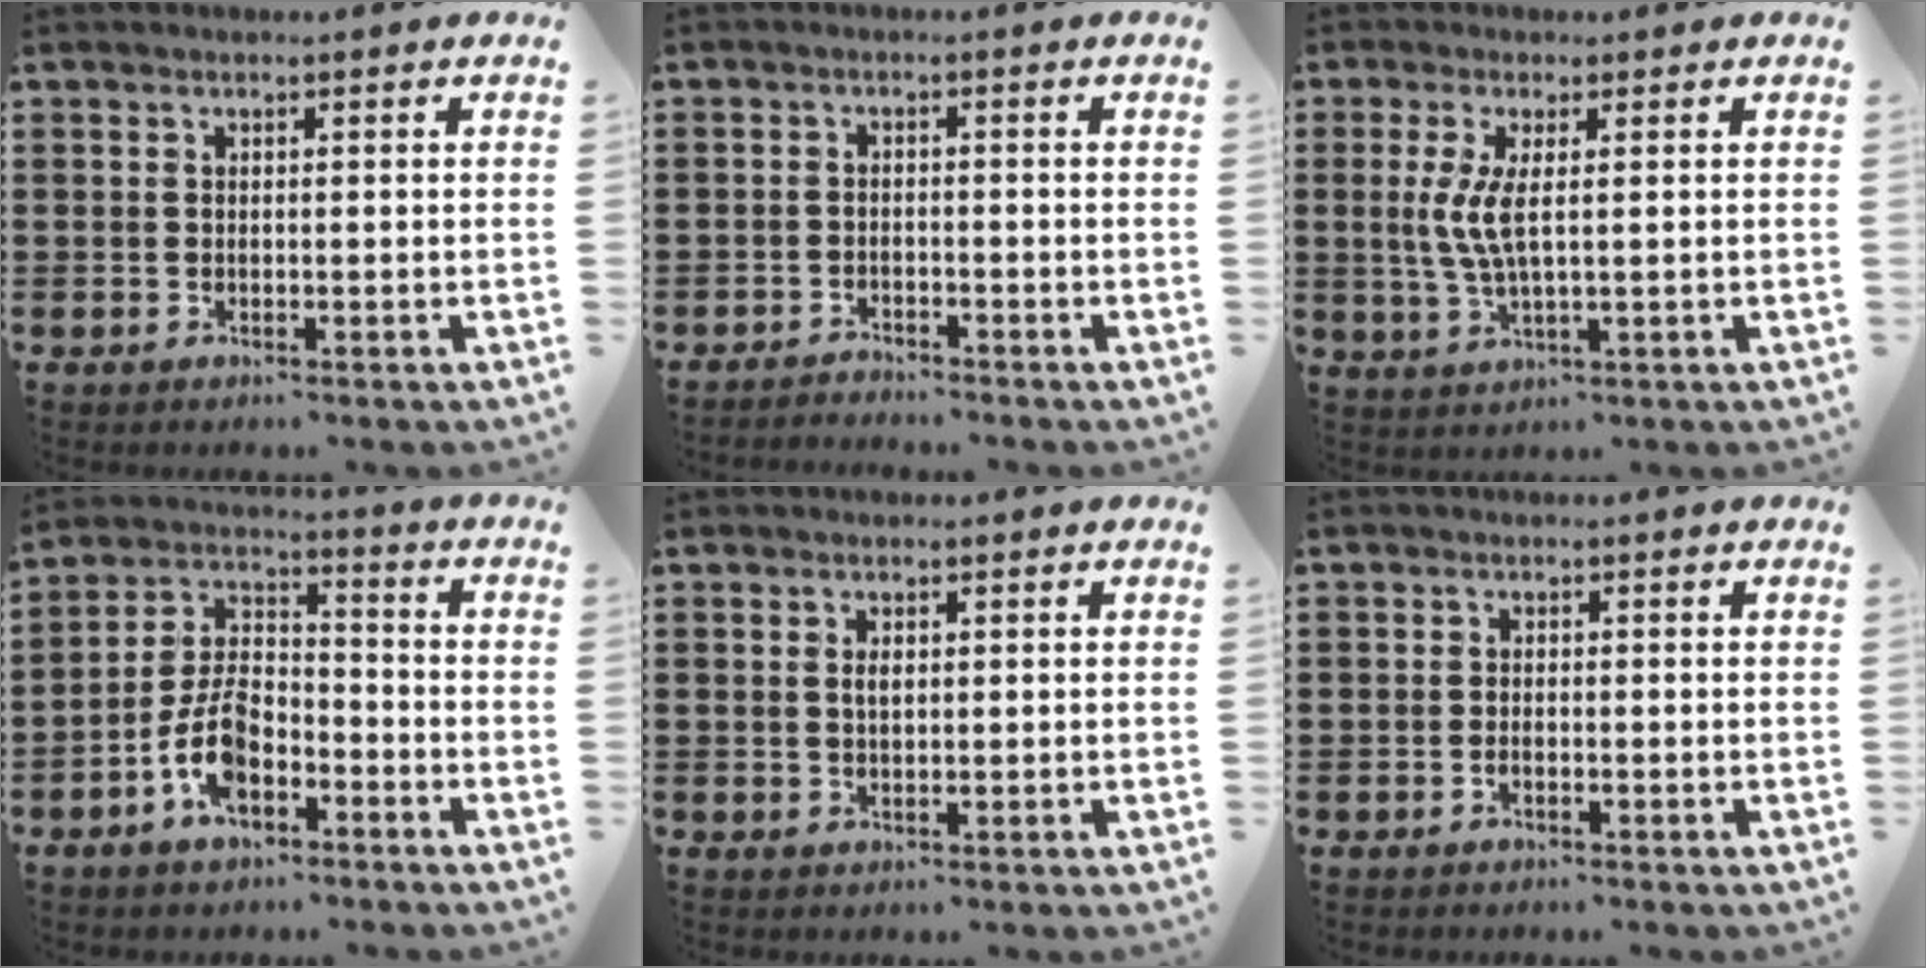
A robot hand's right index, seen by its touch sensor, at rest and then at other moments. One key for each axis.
{"total": 1.7, "fx": -1.7, "fy": 0.1, "fz": -0.1, "tx": -0.004, "ty": 0.003, "tz": -0.037}
{"total": 5.1, "fx": 0.7, "fy": 1.1, "fz": 5.0, "tx": -0.117, "ty": -0.010, "tz": 0.004}
{"total": 8.1, "fx": -3.9, "fy": 4.0, "fz": 5.9, "tx": -0.131, "ty": 0.007, "tz": -0.074}
{"total": 1.4, "fx": 0.3, "fy": 0.6, "fz": 1.2, "tx": -0.025, "ty": 0.005, "tz": 0.003}
{"total": 0.7, "fx": -0.5, "fy": 0.4, "fz": 0.3, "tx": -0.008, "ty": -0.005, "tz": -0.008}